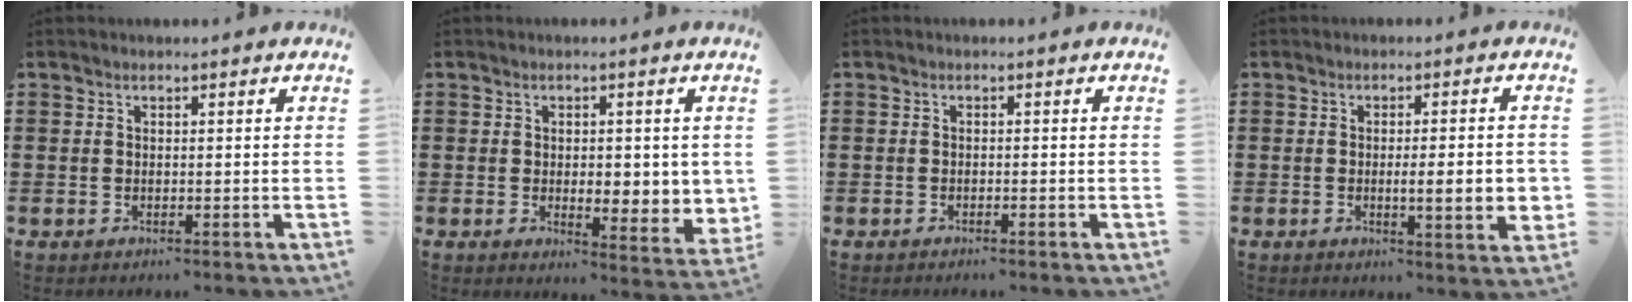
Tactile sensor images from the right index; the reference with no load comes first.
{"total": 3.9, "force": [0.6, 2.0, 3.3], "torque": [-0.044, -0.001, 0.005]}
{"total": 0.6, "force": [-0.6, 0.0, 0.2], "torque": [-0.004, -0.001, -0.012]}
{"total": 5.6, "force": [-0.7, 0.6, 5.5], "torque": [-0.075, -0.015, -0.014]}